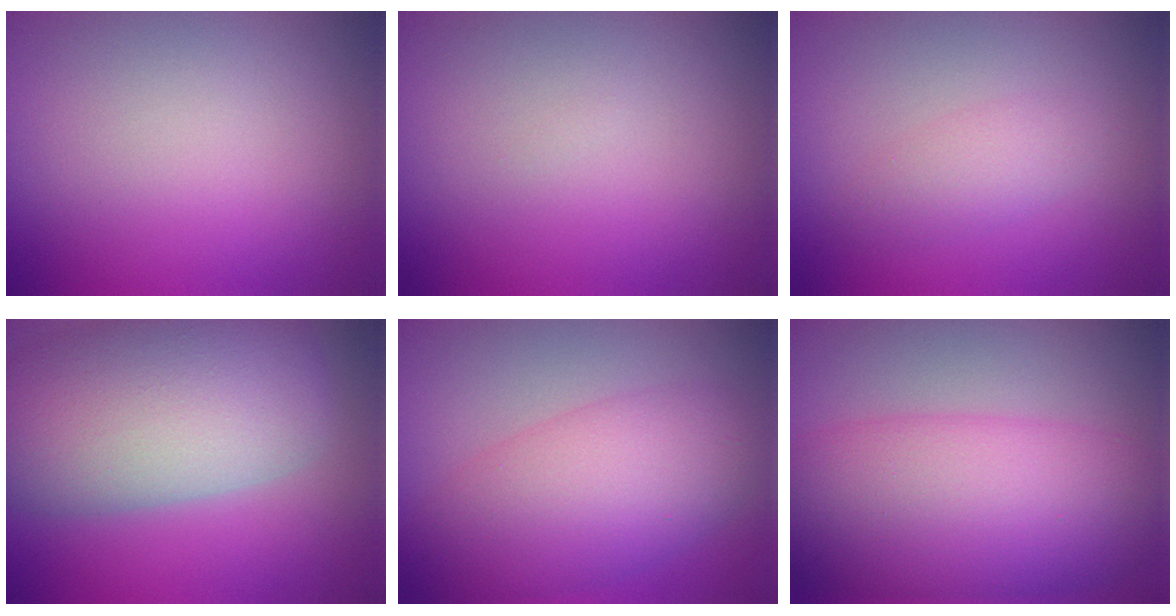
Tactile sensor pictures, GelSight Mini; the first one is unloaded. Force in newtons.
{"total": 0.0}
{"total": 2.0, "press": 2.0, "slide": 0.1}
{"total": 11.0, "press": 11.0, "slide": 0.8}
{"total": 7.5, "press": 7.5, "slide": 0.2}
{"total": 10.6, "press": 10.6, "slide": 0.1}